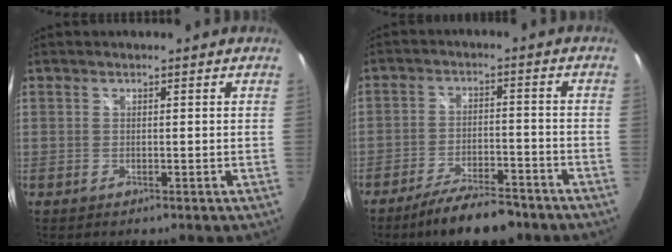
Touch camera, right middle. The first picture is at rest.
{"total": 11.1, "force": [-9.1, 2.9, 5.7], "torque": [-0.115, -0.008, -0.143]}